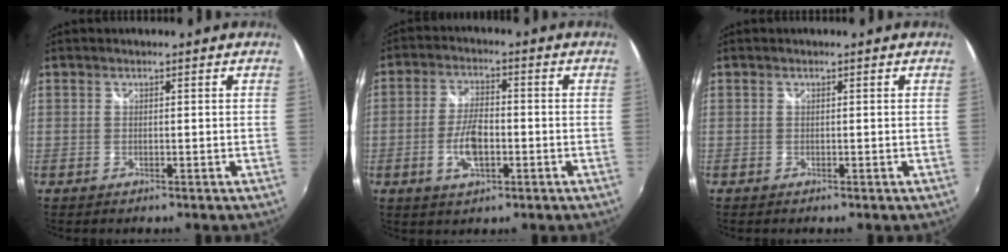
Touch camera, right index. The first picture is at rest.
{"total": 7.3, "force": [-2.2, 3.2, 6.2], "torque": [-0.125, 0.001, -0.039]}
{"total": 0.0}